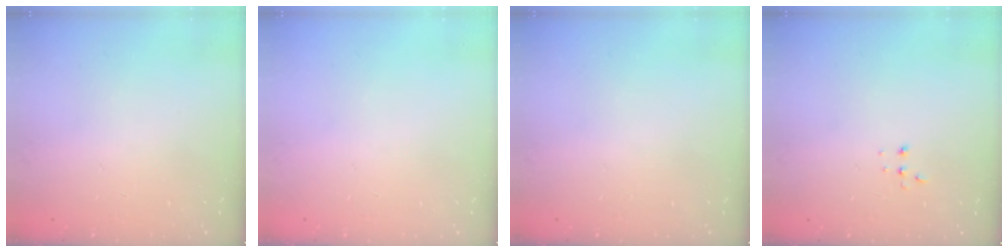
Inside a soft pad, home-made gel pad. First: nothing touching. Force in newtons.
{"total": 0.0}
{"total": 0.0}
{"total": 2.2, "press": 2.2, "slide": 0.5}